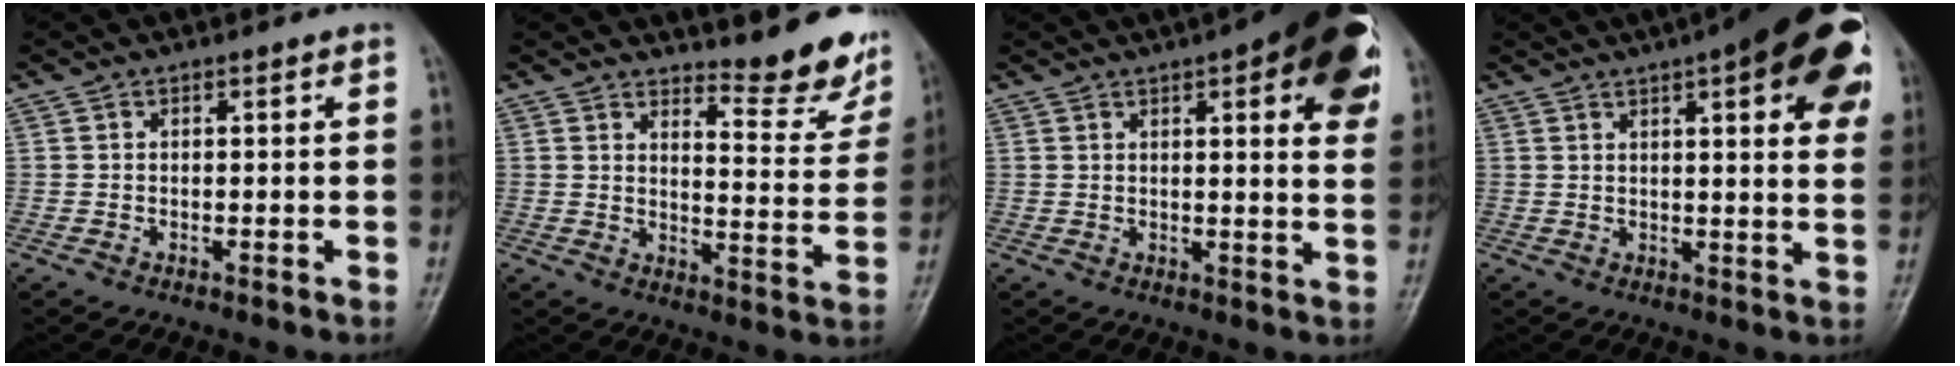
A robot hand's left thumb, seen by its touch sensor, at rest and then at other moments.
{"total": 11.9, "force": [10.8, 2.4, 4.3], "torque": [-0.028, -0.116, 0.128]}
{"total": 19.4, "force": [8.5, 5.6, 16.5], "torque": [-0.200, -0.012, 0.102]}
{"total": 22.2, "force": [9.9, 6.3, 18.9], "torque": [-0.224, 0.003, 0.124]}